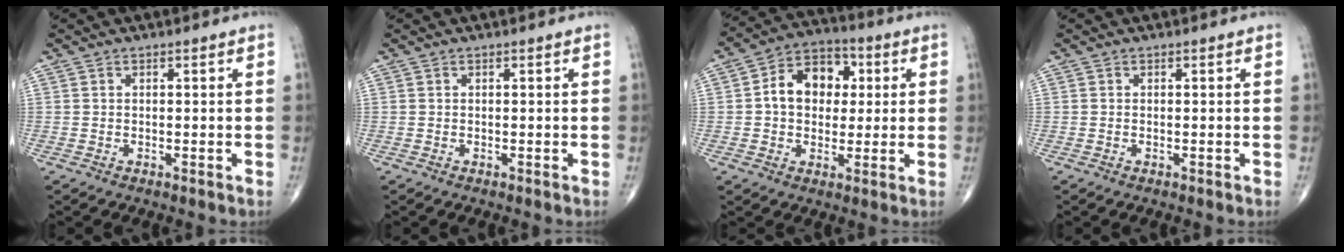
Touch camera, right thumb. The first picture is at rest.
{"total": 0.0}
{"total": 10.3, "force": [1.4, 7.8, 6.6], "torque": [-0.072, 0.019, 0.014]}
{"total": 0.0}